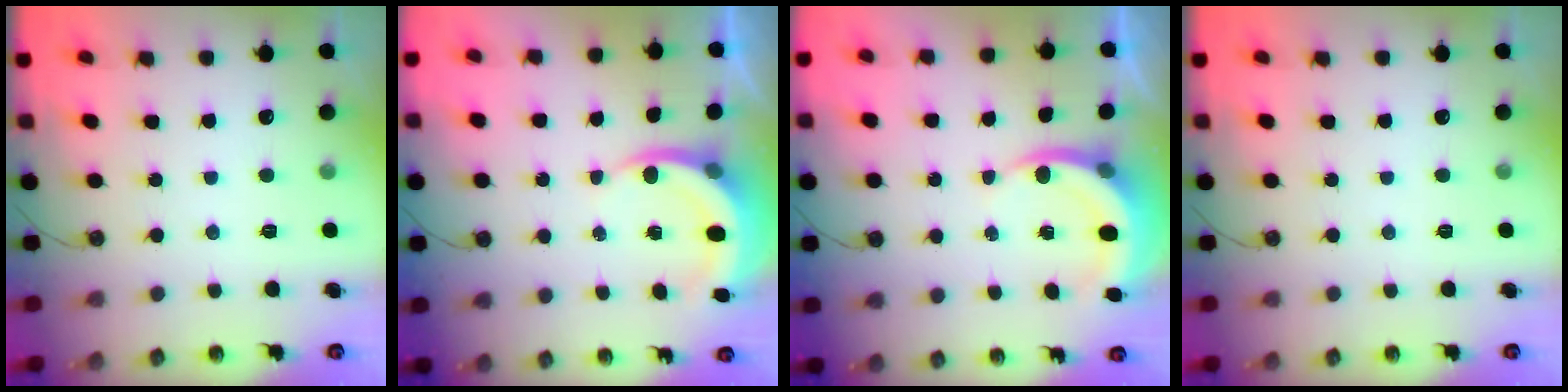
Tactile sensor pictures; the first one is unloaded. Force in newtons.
{"total": 5.0, "press": 5.0, "slide": 0.2}
{"total": 4.6, "press": 4.6, "slide": 0.3}
{"total": 0.0}